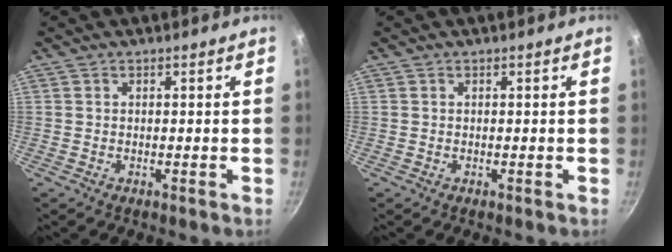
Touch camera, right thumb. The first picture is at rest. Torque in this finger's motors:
{"motor_torque": [0.00, 0.00, 0.13, -0.14, 0.00]}